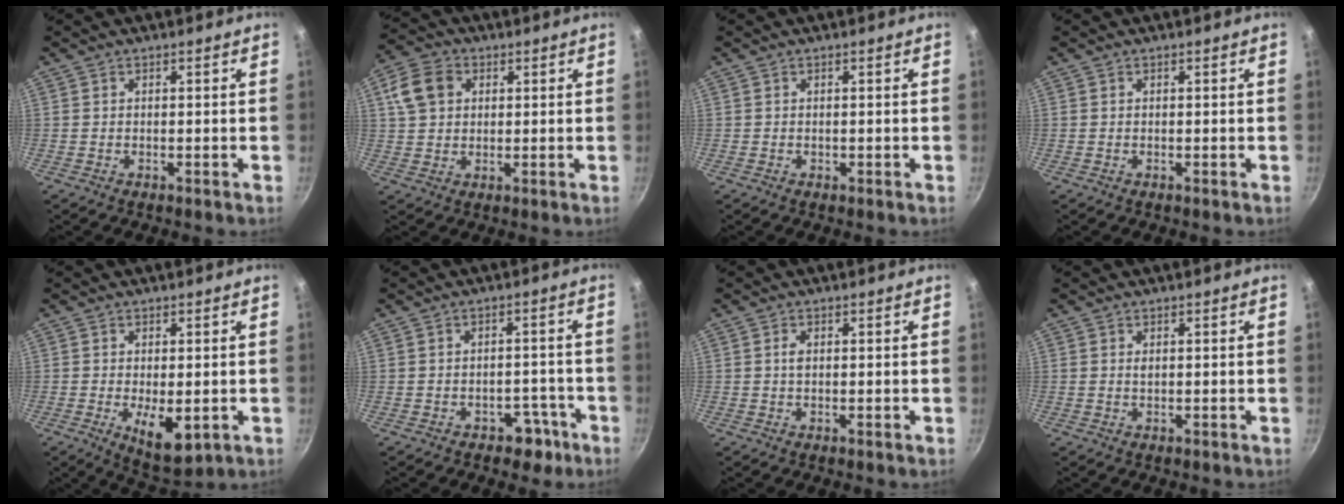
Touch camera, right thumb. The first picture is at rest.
{"total": 8.1, "force": [2.4, 6.2, 4.7], "torque": [-0.082, 0.008, 0.043]}
{"total": 0.0}
{"total": 0.0}
{"total": 7.4, "force": [-1.8, 3.4, 6.3], "torque": [-0.095, -0.014, -0.016]}
{"total": 5.0, "force": [-3.0, 3.3, 2.3], "torque": [-0.006, 0.031, -0.038]}
{"total": 1.4, "force": [0.2, 0.7, 1.2], "torque": [-0.021, 0.000, 0.001]}
{"total": 0.8, "force": [0.3, 0.4, 0.6], "torque": [-0.013, 0.000, 0.006]}